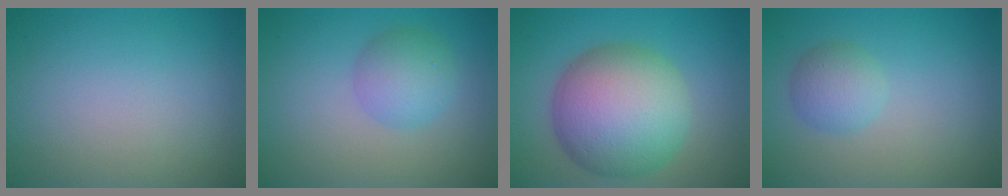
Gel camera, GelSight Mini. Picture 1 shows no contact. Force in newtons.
{"total": 3.4, "press": 3.4, "slide": 0.2}
{"total": 11.3, "press": 11.3, "slide": 0.5}
{"total": 2.5, "press": 2.5, "slide": 0.1}